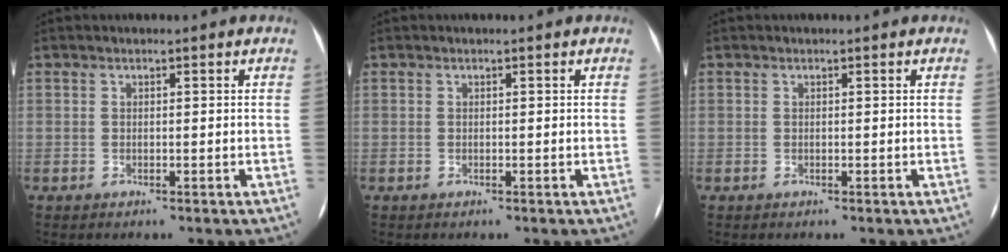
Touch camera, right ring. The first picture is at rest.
{"total": 0.0}
{"total": 0.0}